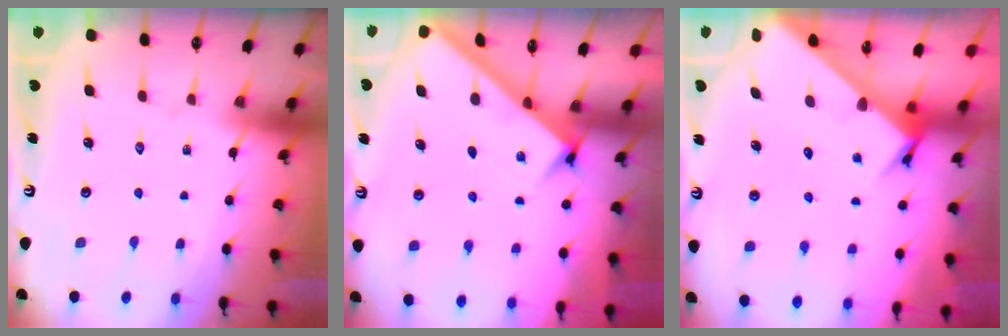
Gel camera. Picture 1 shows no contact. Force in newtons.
{"total": 2.8, "press": 2.8, "slide": 0.4}
{"total": 3.4, "press": 3.4, "slide": 0.2}